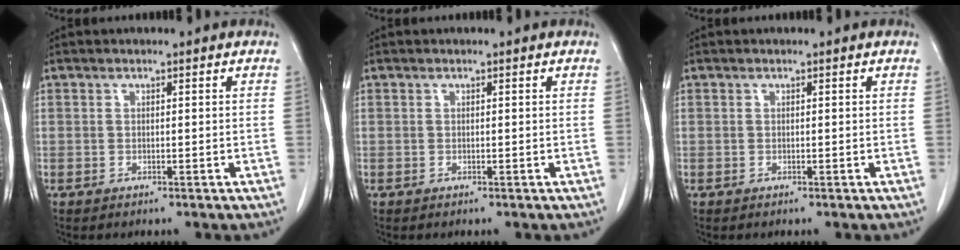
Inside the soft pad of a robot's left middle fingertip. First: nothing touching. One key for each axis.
{"total": 0.0}
{"total": 0.0}